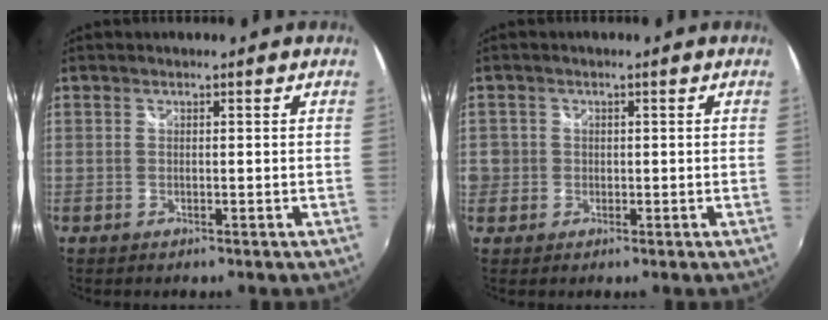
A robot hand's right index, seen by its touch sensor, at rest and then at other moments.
{"total": 3.5, "force": [-0.3, 3.5, 0.6], "torque": [-0.015, 0.003, -0.005]}